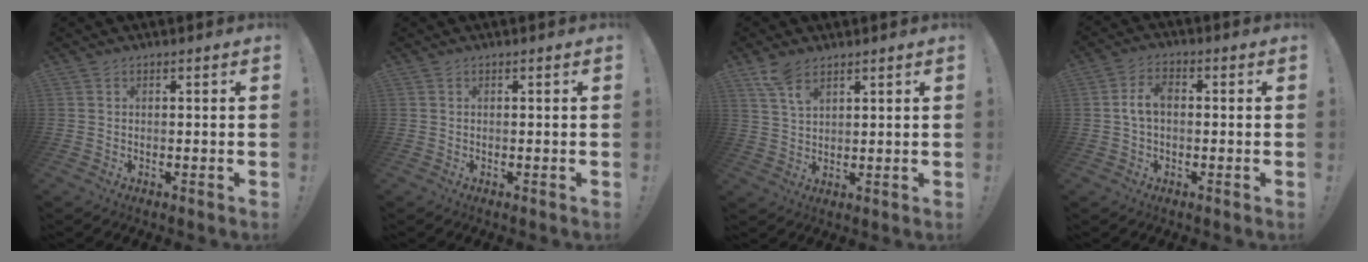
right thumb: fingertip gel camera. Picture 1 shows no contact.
{"total": 0.0}
{"total": 6.1, "force": [4.3, 2.6, 3.4], "torque": [-0.067, -0.020, 0.082]}
{"total": 5.8, "force": [0.1, 3.6, 4.5], "torque": [-0.083, 0.013, 0.001]}